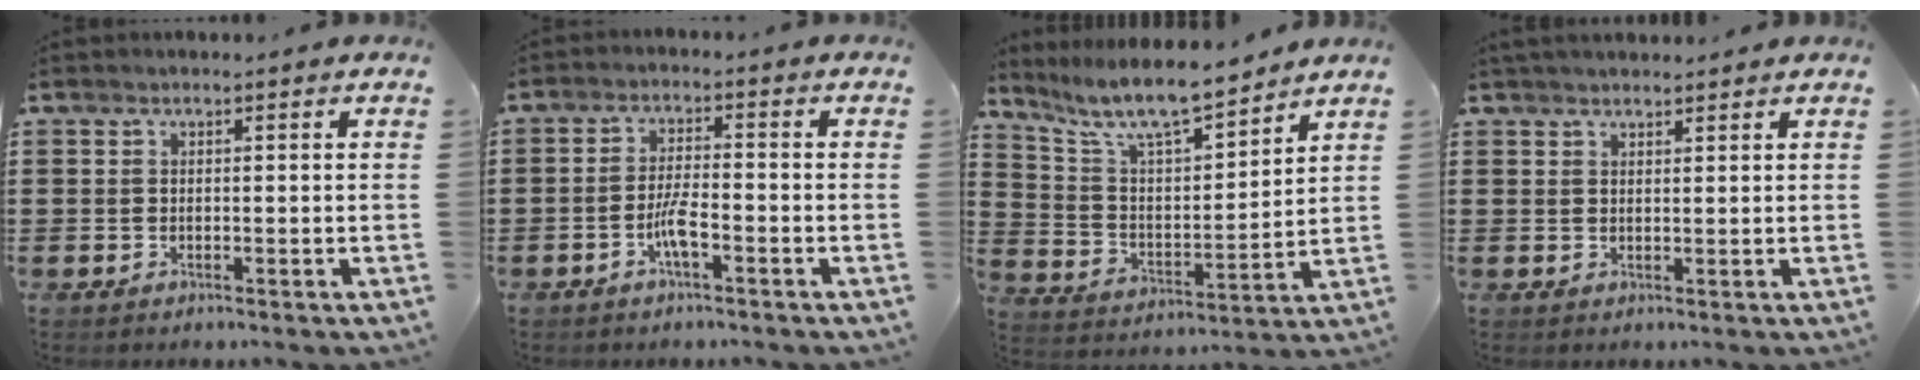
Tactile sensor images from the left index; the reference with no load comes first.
{"total": 4.3, "force": [-2.0, 0.9, 3.7], "torque": [-0.084, -0.001, -0.042]}
{"total": 9.0, "force": [7.8, 1.3, 4.2], "torque": [-0.114, -0.044, 0.135]}
{"total": 1.7, "force": [1.6, 0.5, 0.2], "torque": [-0.007, 0.004, 0.031]}